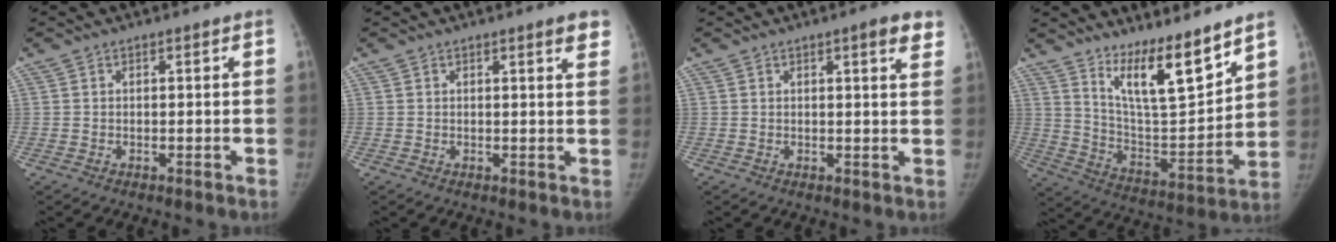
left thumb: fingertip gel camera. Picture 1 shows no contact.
{"total": 2.9, "force": [2.0, 0.5, 2.1], "torque": [-0.017, -0.007, 0.022]}
{"total": 4.1, "force": [2.4, 0.7, 3.2], "torque": [-0.031, -0.010, 0.028]}
{"total": 14.5, "force": [10.8, 2.9, 9.2], "torque": [-0.127, -0.088, 0.199]}